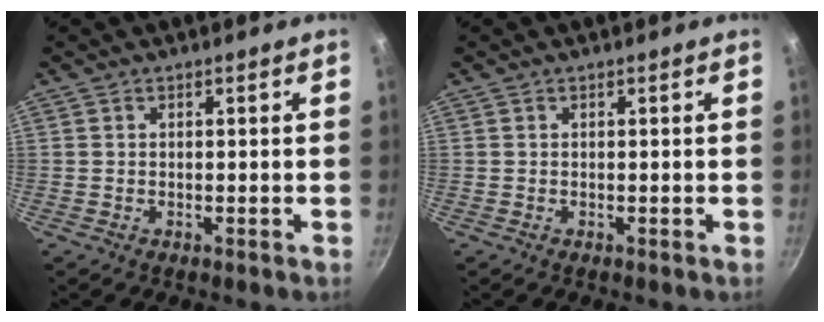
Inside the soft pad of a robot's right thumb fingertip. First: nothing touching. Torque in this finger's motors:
{"motor_torque": [0.00, 0.00, 0.00, 0.00, 0.00]}